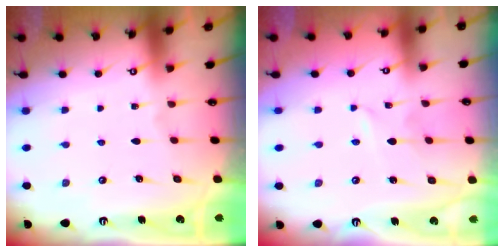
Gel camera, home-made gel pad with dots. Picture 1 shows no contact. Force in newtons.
{"total": 1.7, "press": 1.7, "slide": 0.1}